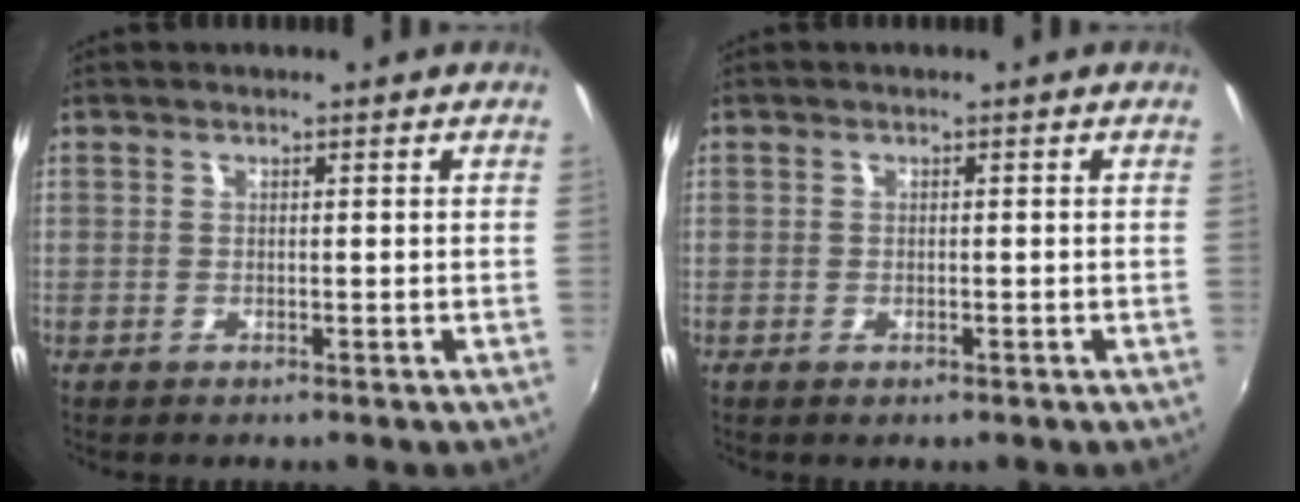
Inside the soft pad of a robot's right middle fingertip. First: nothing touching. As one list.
[{"total": 0.9, "force": [-0.6, 0.5, 0.5], "torque": [-0.008, -0.003, -0.009]}]